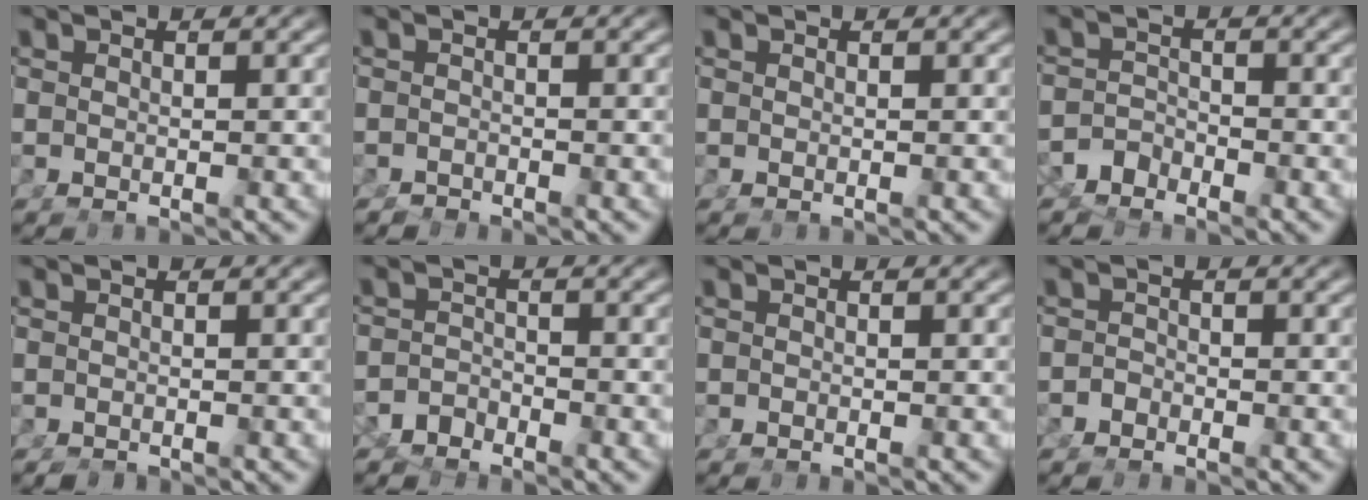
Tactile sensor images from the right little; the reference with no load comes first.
{"total": 1.2, "force": [-0.9, -0.7, -0.4], "torque": [0.006, -0.011, -0.011]}
{"total": 0.0}
{"total": 2.8, "force": [-2.5, 1.3, 0.2], "torque": [-0.008, -0.011, -0.040]}
{"total": 0.9, "force": [-0.6, -0.7, -0.2], "torque": [0.003, -0.007, -0.006]}
{"total": 2.5, "force": [-2.4, 0.7, -0.1], "torque": [0.001, -0.014, -0.037]}
{"total": 0.7, "force": [-0.1, -0.7, -0.1], "torque": [0.004, -0.002, 0.000]}
{"total": 1.2, "force": [-1.1, -0.1, -0.3], "torque": [0.008, -0.010, -0.017]}